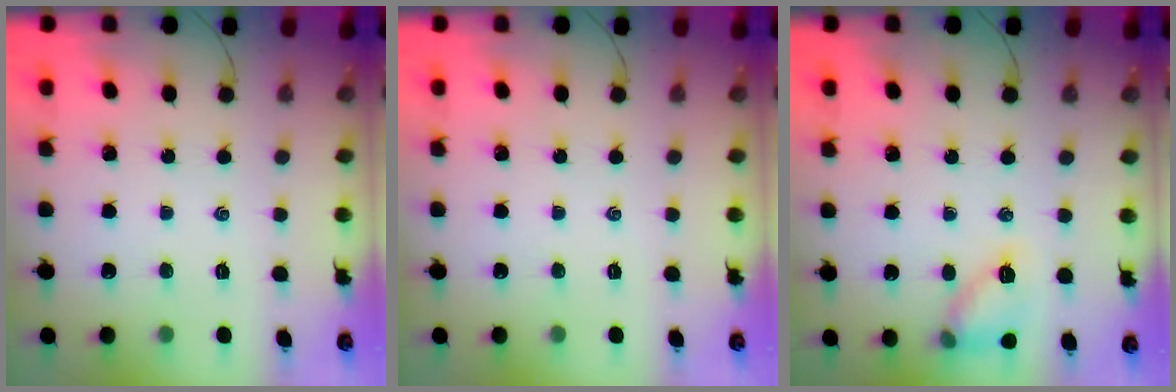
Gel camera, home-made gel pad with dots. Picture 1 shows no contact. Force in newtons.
{"total": 0.0}
{"total": 10.5, "press": 10.5, "slide": 0.6}